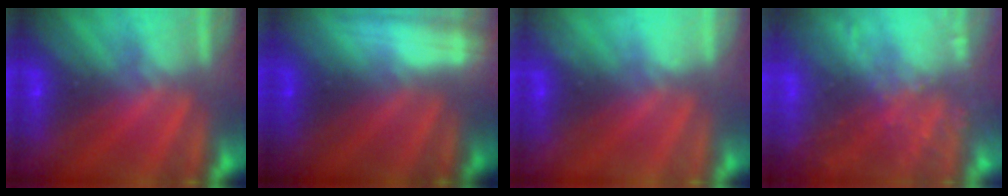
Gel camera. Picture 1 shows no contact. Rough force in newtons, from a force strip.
{"total": 2.8}
{"total": 2.2}
{"total": 9.6}